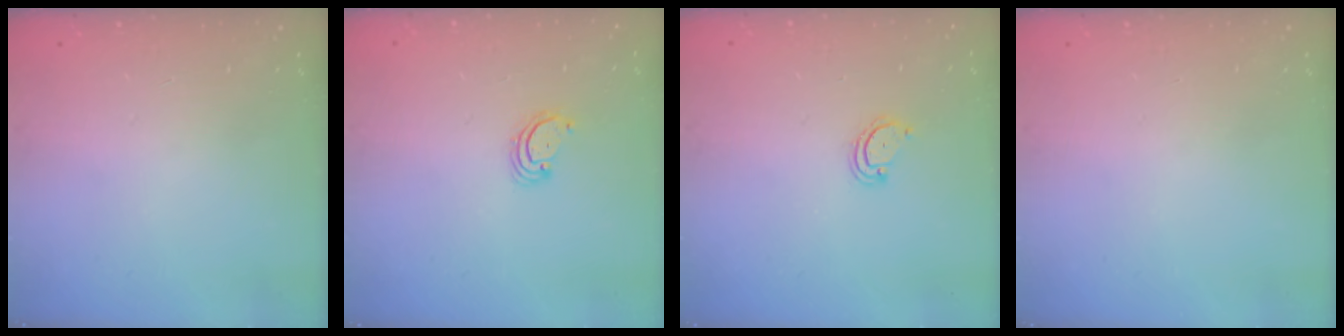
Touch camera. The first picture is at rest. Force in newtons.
{"total": 2.8, "press": 2.8, "slide": 0.2}
{"total": 2.5, "press": 2.5, "slide": 0.2}
{"total": 0.0}